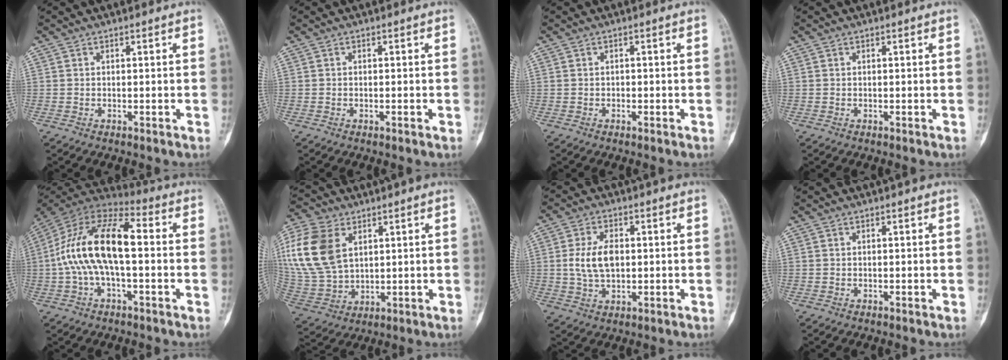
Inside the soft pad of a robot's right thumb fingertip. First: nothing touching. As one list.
[{"total": 0.7, "force": [-0.3, 0.2, 0.6], "torque": [-0.012, 0.001, -0.003]}, {"total": 0.6, "force": [-0.1, 0.5, 0.3], "torque": [-0.002, 0.003, -0.002]}, {"total": 0.0}, {"total": 17.7, "force": [-0.2, 8.0, 15.8], "torque": [-0.308, 0.047, -0.013]}, {"total": 17.8, "force": [5.8, 11.8, 11.9], "torque": [-0.260, -0.014, 0.121]}, {"total": 7.7, "force": [0.5, 4.6, 6.1], "torque": [-0.117, 0.003, 0.012]}, {"total": 0.0}]